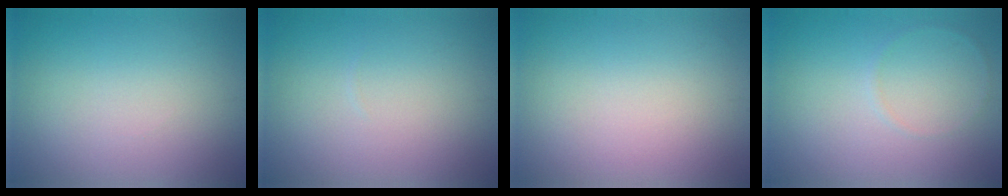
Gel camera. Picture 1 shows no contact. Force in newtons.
{"total": 0.0}
{"total": 0.0}
{"total": 0.6, "press": 0.6, "slide": 0.1}